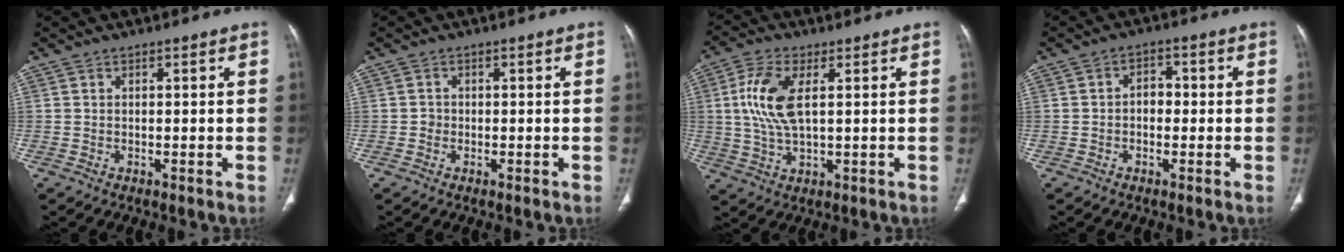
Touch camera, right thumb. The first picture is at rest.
{"total": 1.0, "force": [-0.3, 0.9, 0.2], "torque": [0.002, 0.005, -0.007]}
{"total": 9.6, "force": [1.9, 4.3, 8.4], "torque": [-0.189, -0.001, 0.038]}
{"total": 3.2, "force": [-0.4, 2.4, 2.1], "torque": [-0.019, 0.015, -0.014]}